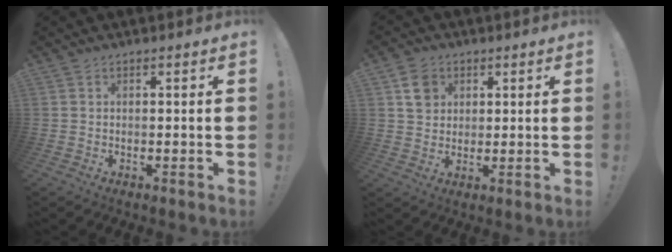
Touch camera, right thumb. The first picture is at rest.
{"total": 6.9, "force": [2.9, 5.7, 2.7], "torque": [-0.029, -0.004, 0.055]}